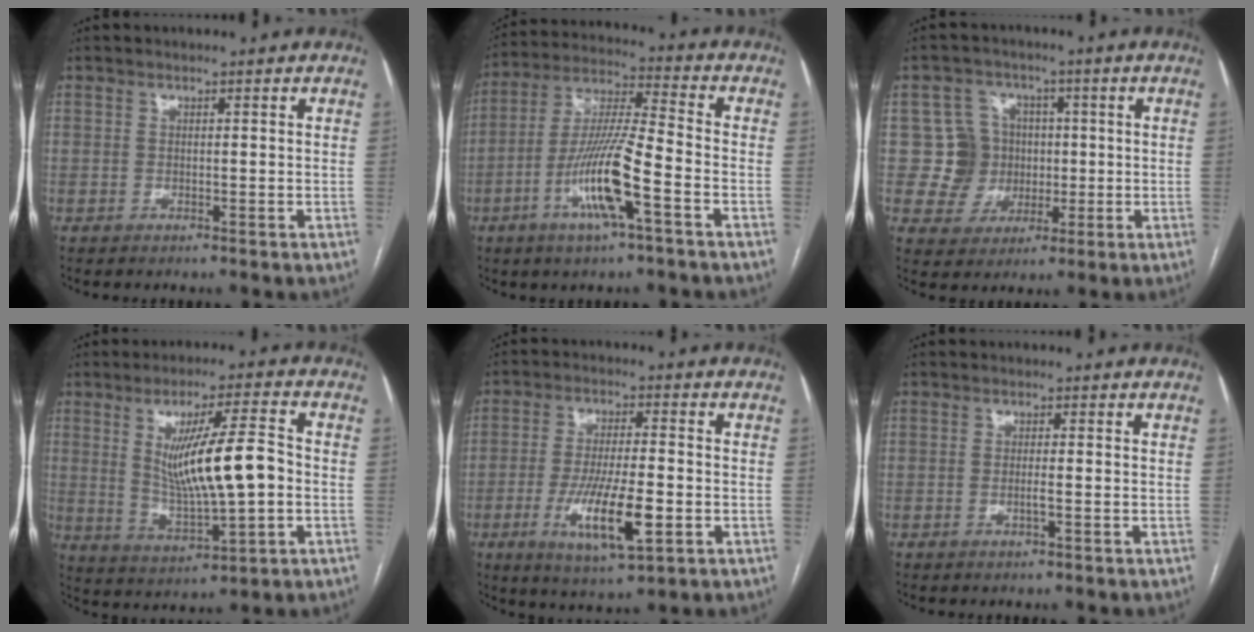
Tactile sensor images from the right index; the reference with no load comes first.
{"total": 13.2, "force": [-5.1, 0.8, 12.2], "torque": [-0.243, -0.004, -0.098]}
{"total": 7.5, "force": [0.2, 7.5, 0.5], "torque": [-0.004, 0.028, 0.011]}
{"total": 12.6, "force": [0.5, 1.8, 12.4], "torque": [-0.220, 0.000, 0.017]}
{"total": 11.5, "force": [-3.5, 2.0, 10.8], "torque": [-0.201, -0.017, -0.057]}
{"total": 1.4, "force": [-0.5, -0.1, 1.3], "torque": [-0.025, -0.001, -0.009]}